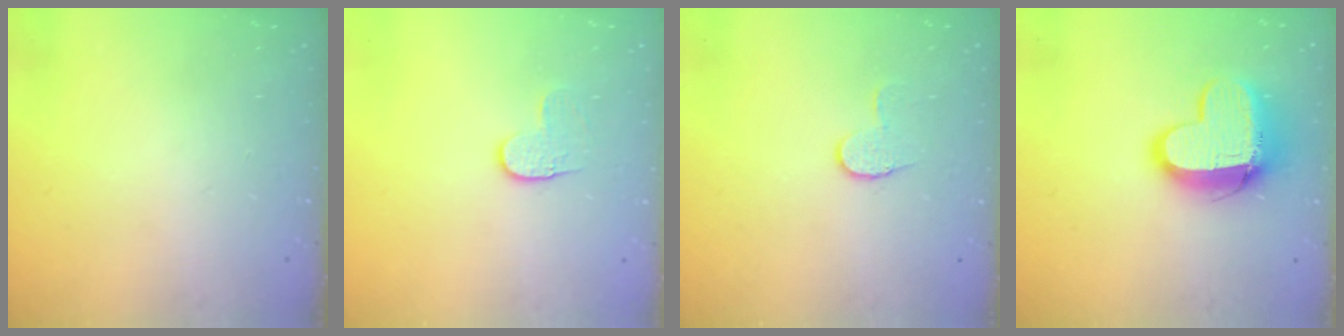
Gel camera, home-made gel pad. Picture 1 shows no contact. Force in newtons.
{"total": 3.6, "press": 3.6, "slide": 0.4}
{"total": 6.3, "press": 6.3, "slide": 0.4}
{"total": 12.9, "press": 12.9, "slide": 1.1}